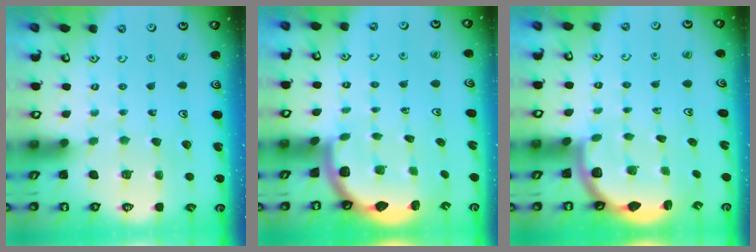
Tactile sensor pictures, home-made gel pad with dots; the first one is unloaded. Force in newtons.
{"total": 2.5, "press": 2.4, "slide": 0.8}
{"total": 2.6, "press": 2.5, "slide": 0.6}